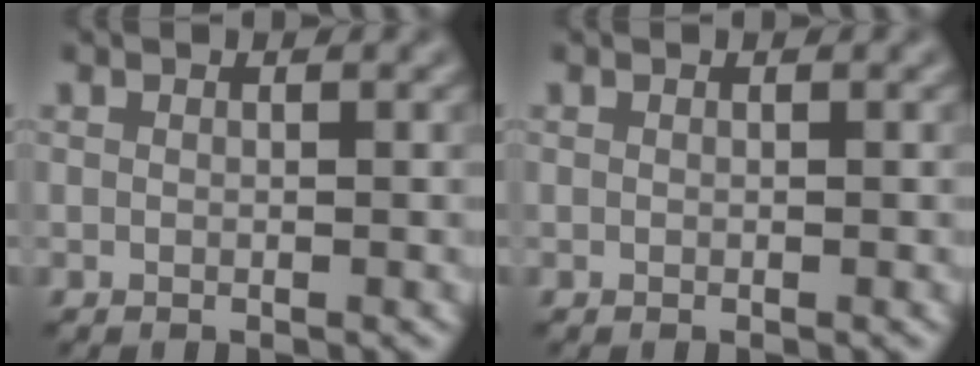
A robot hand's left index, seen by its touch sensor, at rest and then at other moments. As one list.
[{"total": 0.0}]